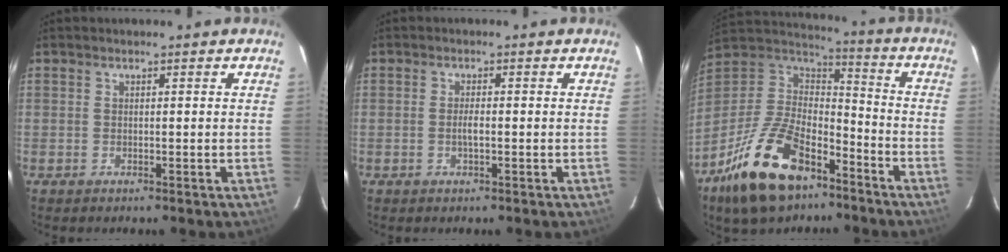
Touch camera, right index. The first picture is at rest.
{"total": 1.5, "force": [-0.4, 0.4, 1.5], "torque": [-0.028, 0.001, -0.008]}
{"total": 23.2, "force": [-13.9, 12.1, 14.1], "torque": [-0.299, -0.002, -0.236]}